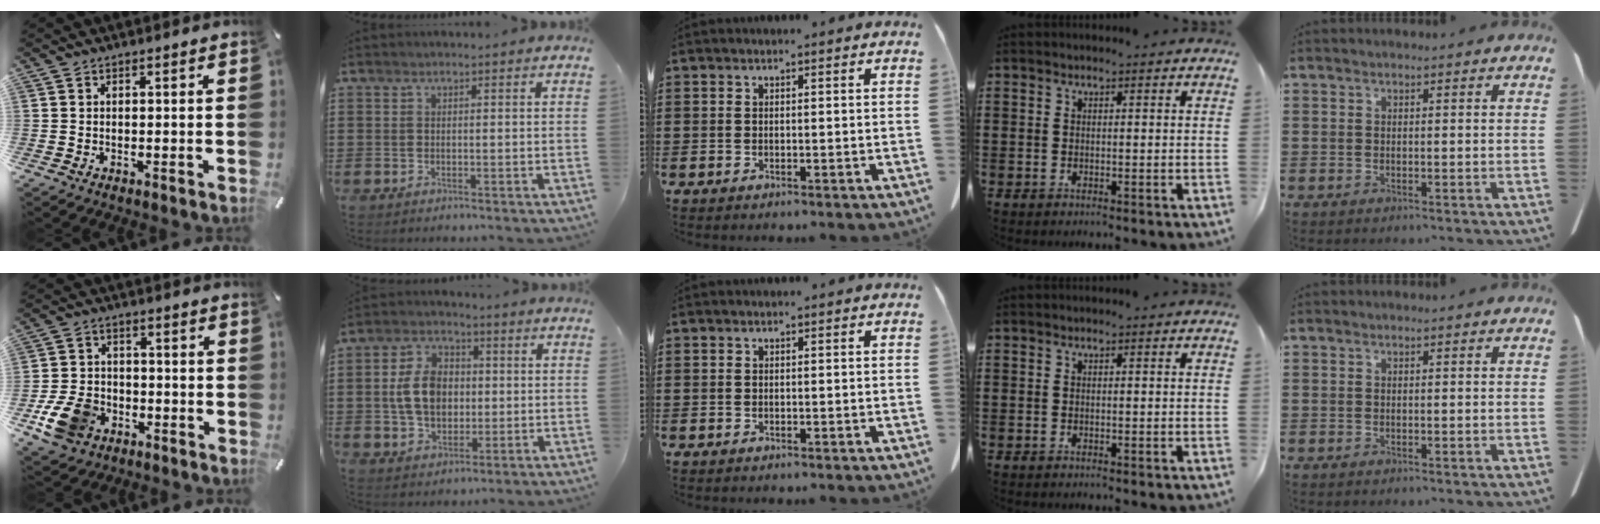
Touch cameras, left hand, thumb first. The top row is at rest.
{"thumb": {"total": 10.6, "force": [-4.9, 7.8, 5.2], "torque": [-0.105, 0.028, -0.087]}, "index": {"total": 8.1, "force": [0.3, 5.7, 5.8], "torque": [-0.138, 0.007, -0.003]}}